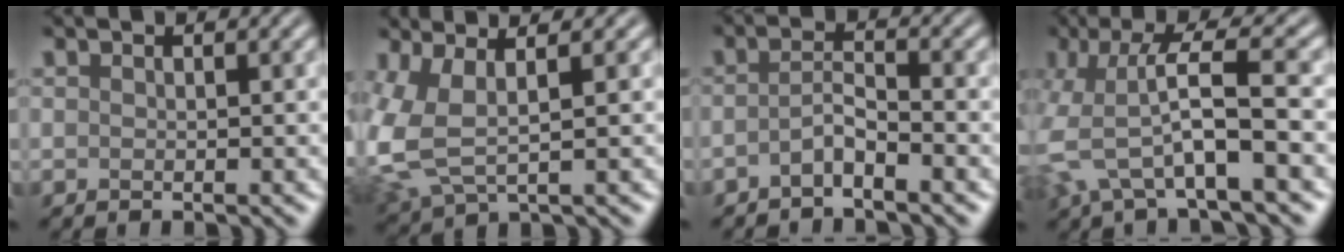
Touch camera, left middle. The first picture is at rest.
{"total": 6.0, "force": [0.4, 2.8, 5.2], "torque": [-0.147, -0.005, 0.012]}
{"total": 2.0, "force": [-1.3, 0.3, 1.6], "torque": [-0.031, 0.005, -0.030]}
{"total": 6.7, "force": [-1.3, 1.6, 6.3], "torque": [-0.137, 0.004, -0.031]}